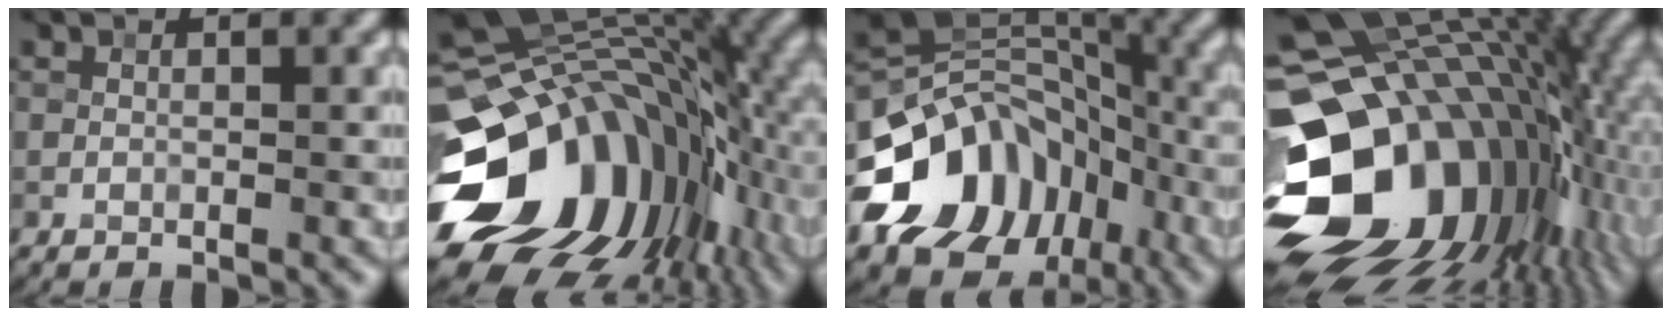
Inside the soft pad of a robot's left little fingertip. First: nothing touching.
{"total": 17.4, "force": [-3.8, 12.4, 11.6], "torque": [-0.214, -0.012, -0.063]}
{"total": 13.8, "force": [-5.8, 10.3, 7.2], "torque": [-0.140, 0.003, -0.112]}
{"total": 20.4, "force": [-1.7, 14.6, 14.0], "torque": [-0.263, -0.022, -0.017]}